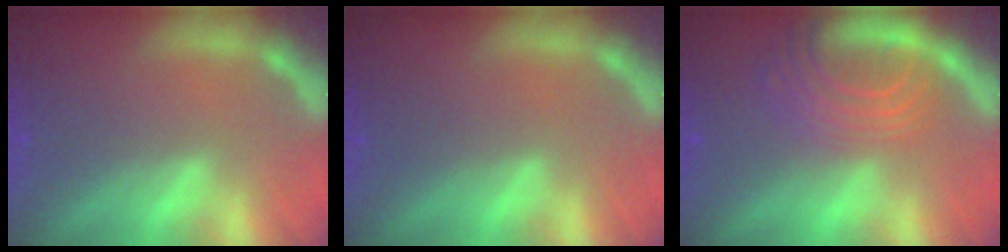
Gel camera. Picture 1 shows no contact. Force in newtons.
{"total": 0.0}
{"total": 8.1}